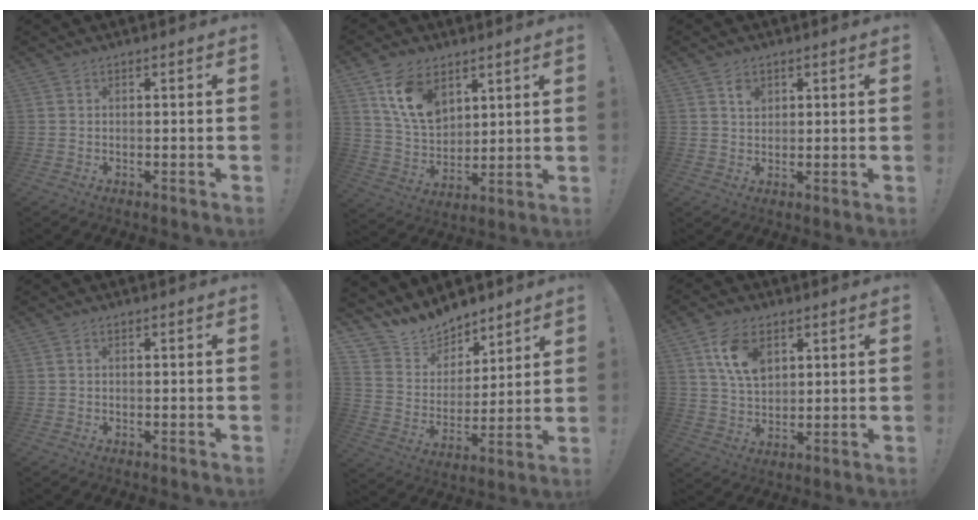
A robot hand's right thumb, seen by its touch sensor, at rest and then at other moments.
{"total": 13.7, "force": [7.3, 9.0, 7.3], "torque": [-0.137, -0.028, 0.143]}
{"total": 2.7, "force": [1.3, 2.0, 1.2], "torque": [-0.007, -0.004, 0.019]}
{"total": 0.0}
{"total": 10.5, "force": [9.5, 4.6, 0.1], "torque": [-0.027, -0.086, 0.181]}
{"total": 11.1, "force": [5.2, 7.1, 6.8], "torque": [-0.117, -0.005, 0.102]}